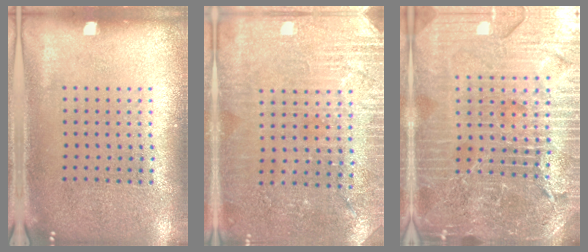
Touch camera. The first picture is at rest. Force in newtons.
{"total": 2.9, "press": 2.9, "slide": 0.4}
{"total": 5.9, "press": 5.2, "slide": 2.7}